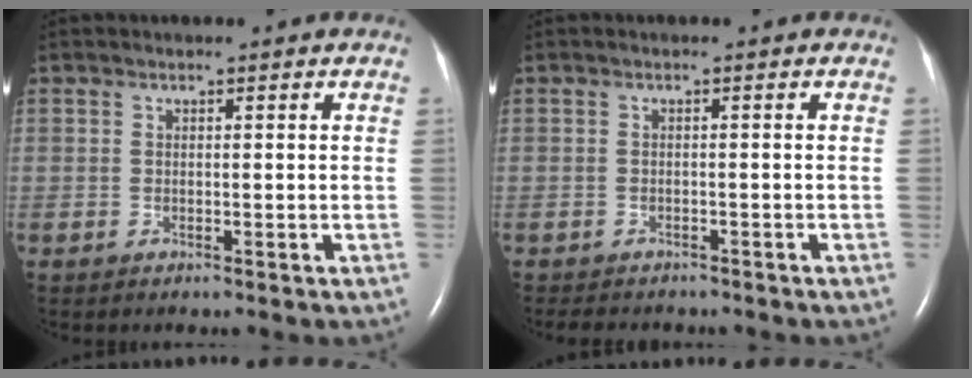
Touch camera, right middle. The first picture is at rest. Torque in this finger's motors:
{"motor_torque": [0.01, -0.01, 0.00, 0.00]}